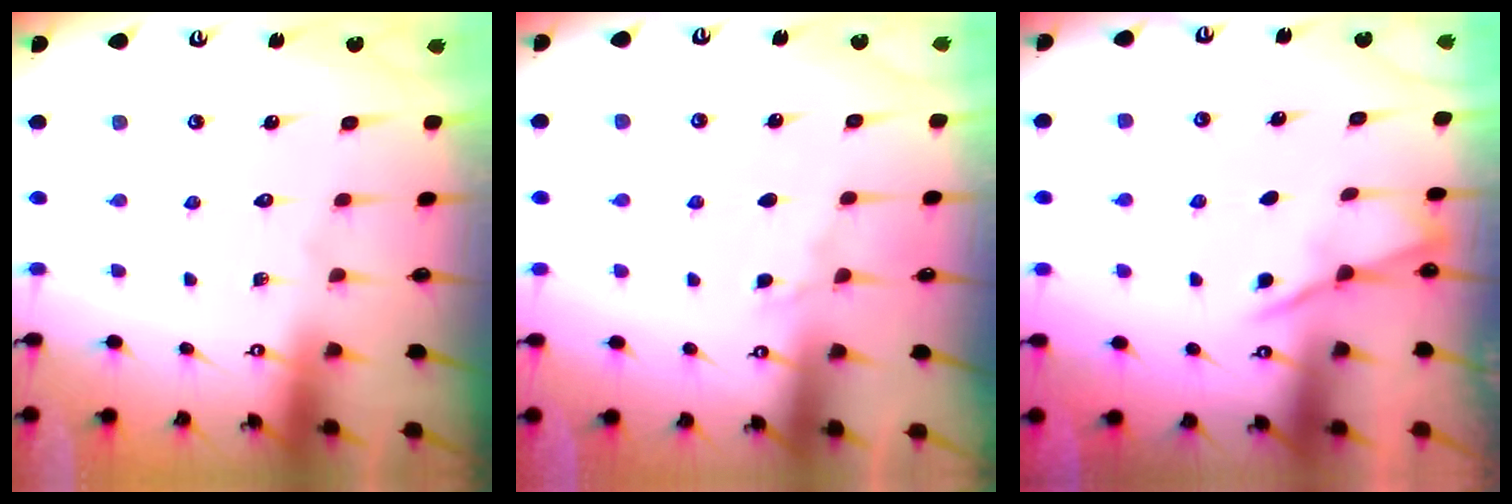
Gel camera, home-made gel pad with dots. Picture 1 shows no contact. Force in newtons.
{"total": 4.3, "press": 4.2, "slide": 0.5}
{"total": 3.0, "press": 3.0, "slide": 0.5}